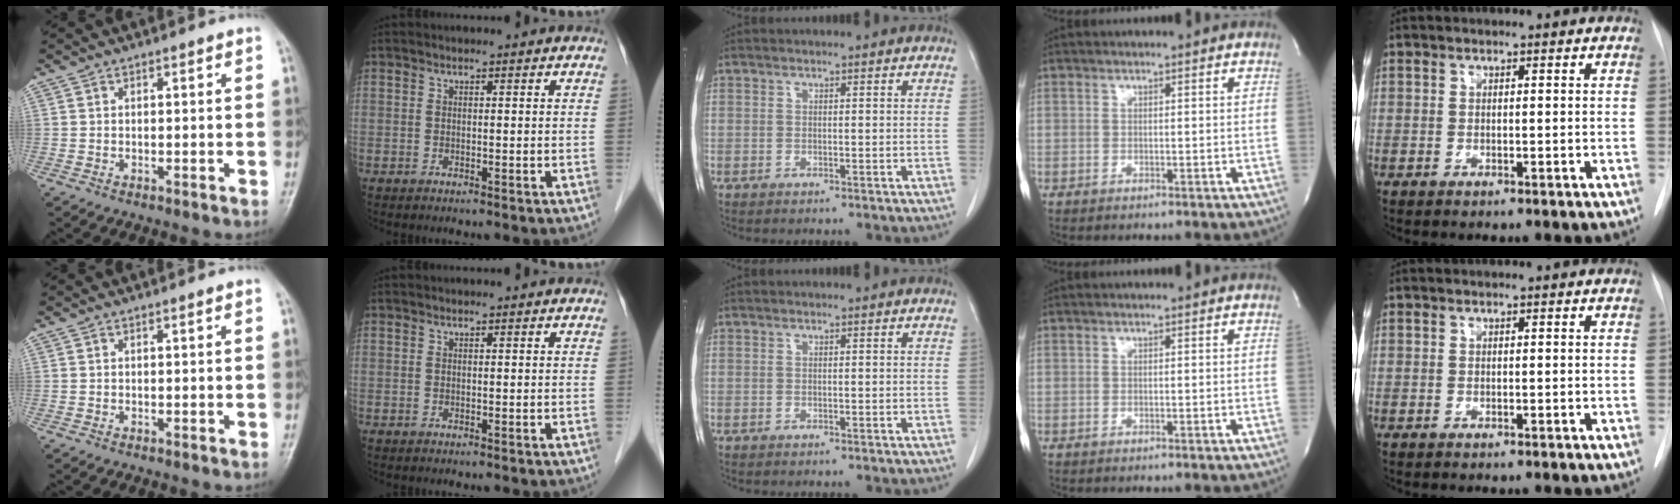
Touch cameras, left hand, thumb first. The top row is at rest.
{}